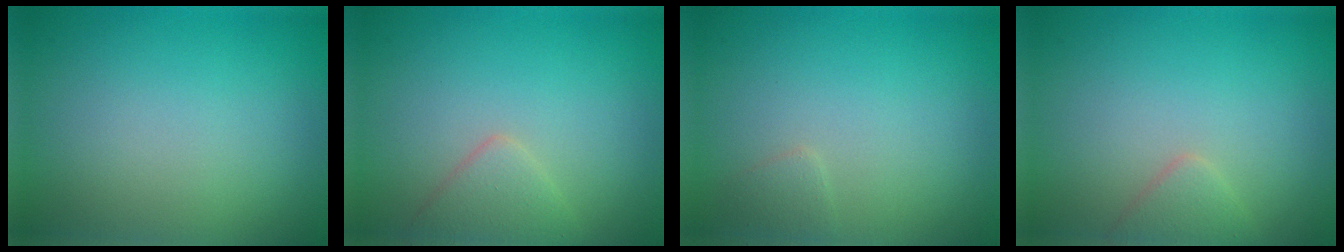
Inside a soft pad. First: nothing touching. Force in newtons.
{"total": 2.2, "press": 2.2, "slide": 0.1}
{"total": 0.9, "press": 0.9, "slide": 0.1}
{"total": 1.6, "press": 1.6, "slide": 0.1}